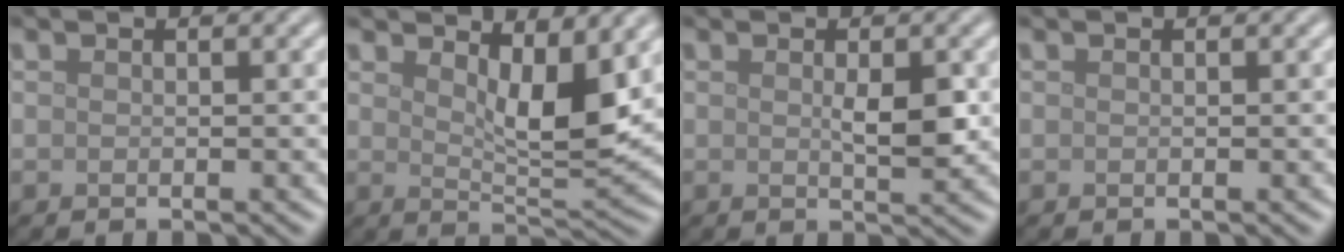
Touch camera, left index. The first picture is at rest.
{"total": 5.4, "force": [2.5, 1.8, 4.4], "torque": [-0.069, -0.011, 0.043]}
{"total": 2.4, "force": [0.2, 0.8, 2.2], "torque": [-0.042, -0.004, 0.005]}
{"total": 0.0}